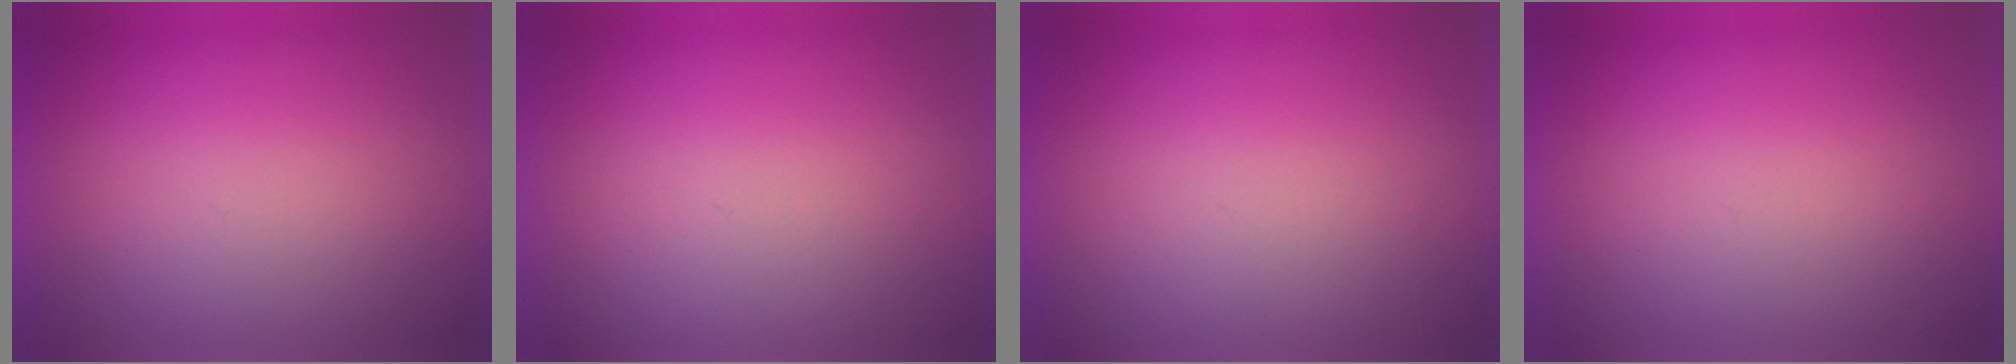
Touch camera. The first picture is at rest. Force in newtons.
{"total": 1.3}
{"total": 1.2}
{"total": 0.0}